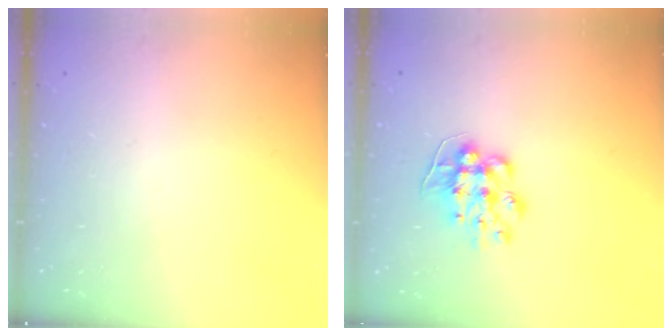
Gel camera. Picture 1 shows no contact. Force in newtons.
{"total": 9.4, "press": 9.4, "slide": 0.7}